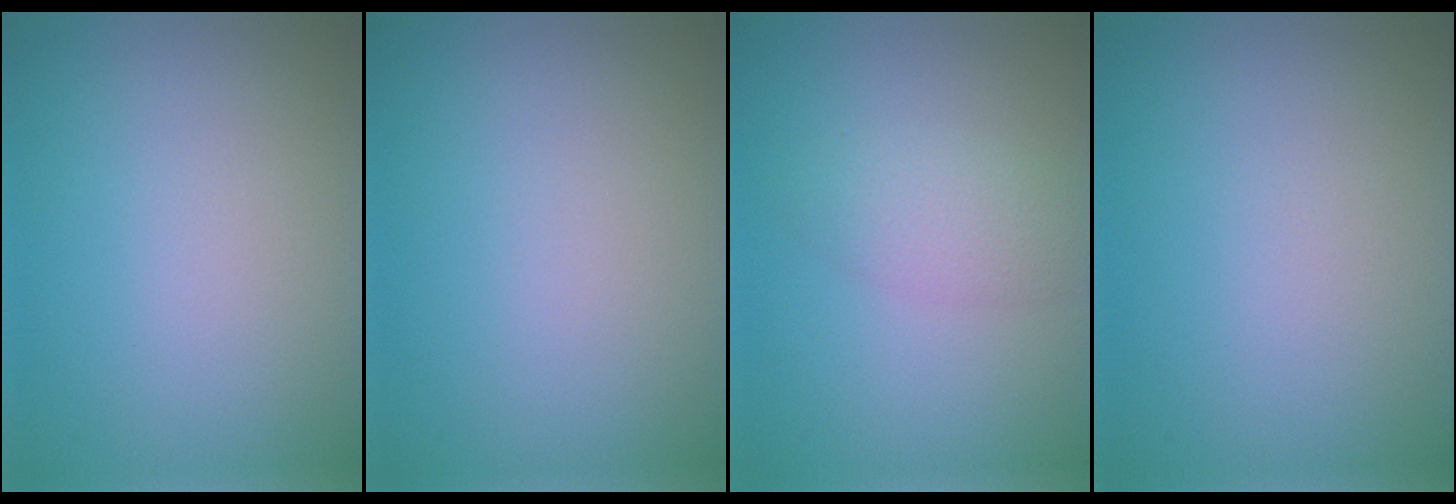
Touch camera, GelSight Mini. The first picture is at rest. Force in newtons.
{"total": 0.0}
{"total": 2.5, "press": 2.4, "slide": 0.2}
{"total": 0.0}